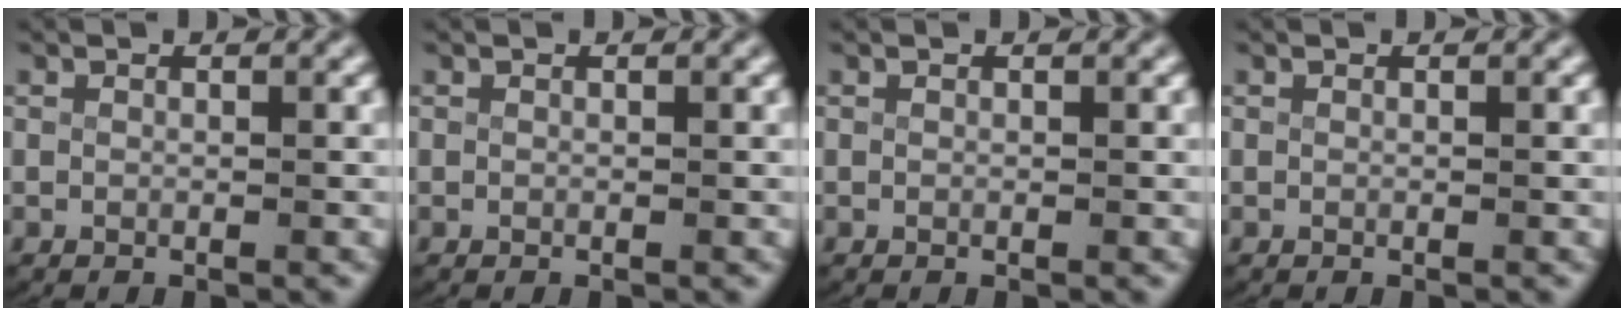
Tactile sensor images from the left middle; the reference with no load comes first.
{"total": 0.0}
{"total": 0.0}
{"total": 0.0}